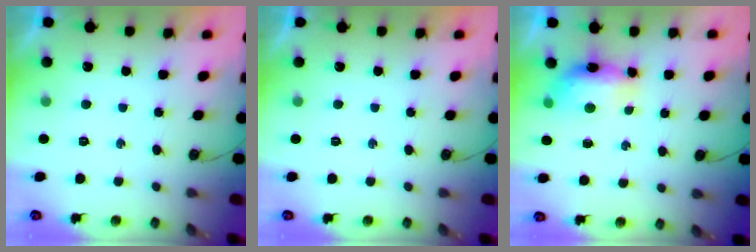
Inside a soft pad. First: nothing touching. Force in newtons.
{"total": 0.0}
{"total": 11.3, "press": 8.7, "slide": 7.2}